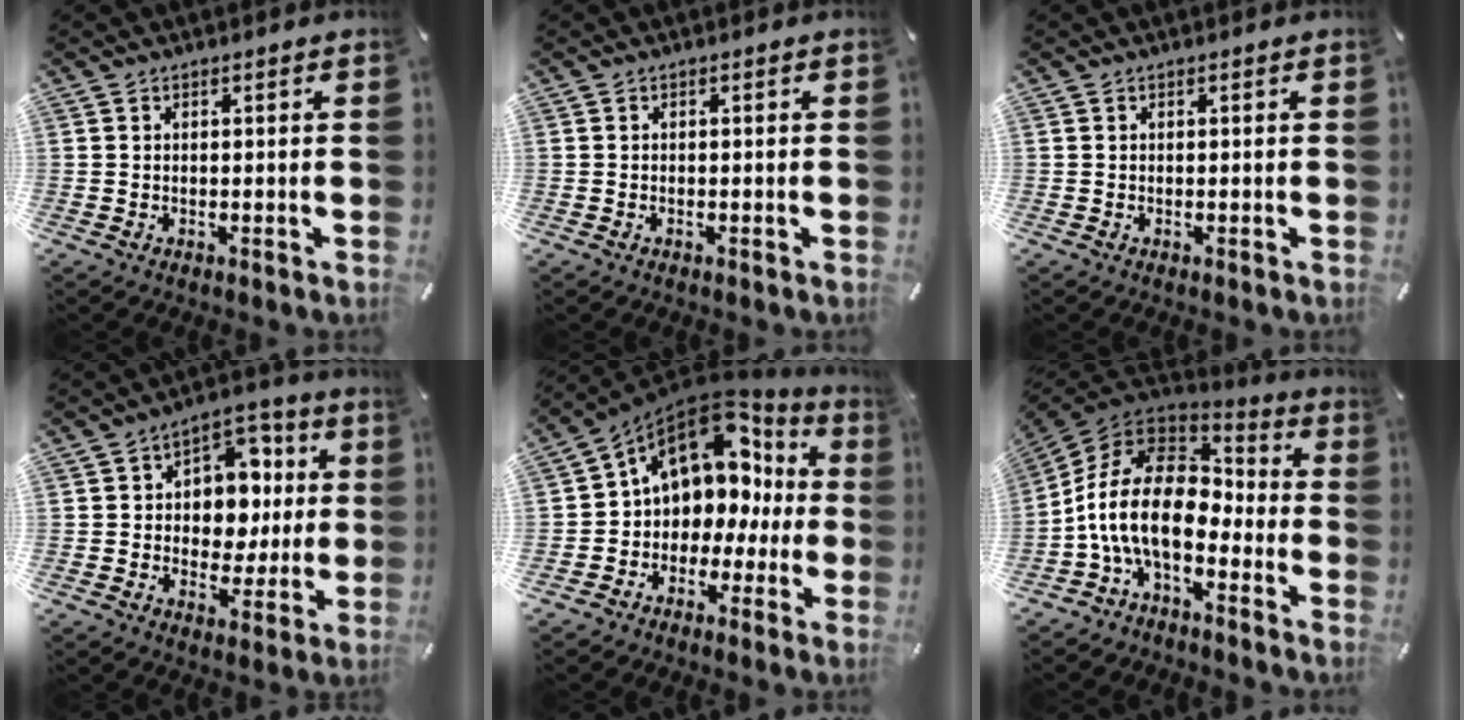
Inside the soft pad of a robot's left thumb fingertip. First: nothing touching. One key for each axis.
{"total": 0.9, "fx": -0.4, "fy": 0.4, "fz": 0.7, "tx": -0.014, "ty": 0.000, "tz": -0.009}
{"total": 0.0}
{"total": 10.7, "fx": 0.8, "fy": 9.5, "fz": 4.9, "tx": -0.062, "ty": -0.004, "tz": 0.020}
{"total": 12.2, "fx": 4.8, "fy": 9.4, "fz": 6.0, "tx": -0.102, "ty": -0.038, "tz": 0.086}
{"total": 17.3, "fx": -3.9, "fy": 10.6, "fz": 13.1, "tx": -0.275, "ty": 0.017, "tz": -0.069}